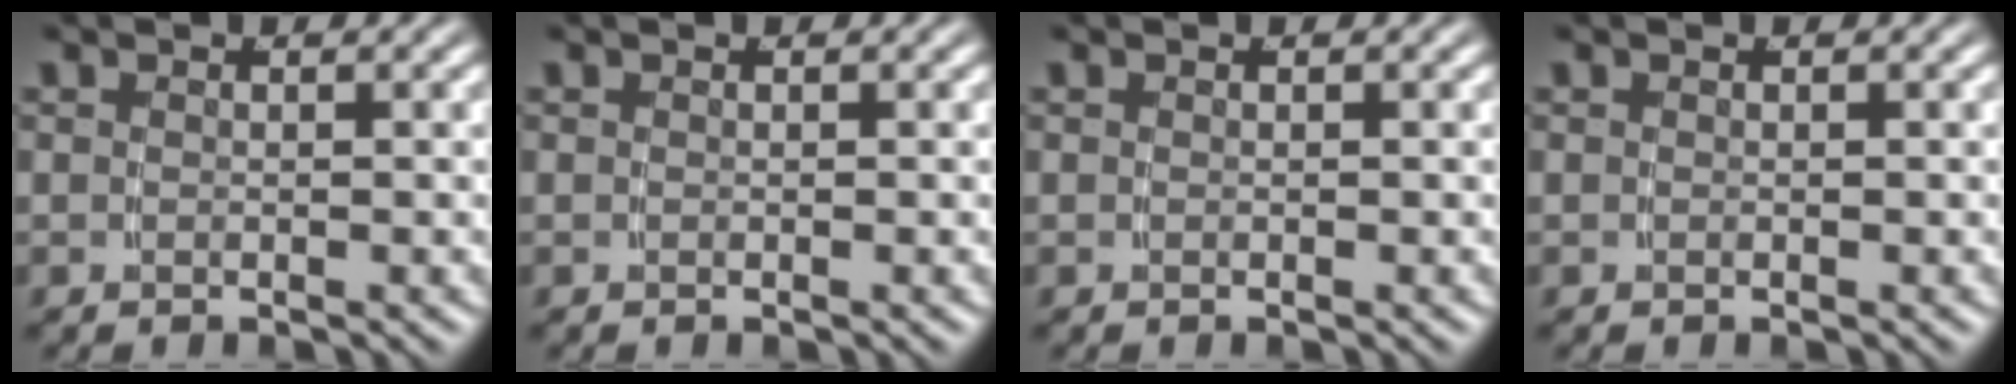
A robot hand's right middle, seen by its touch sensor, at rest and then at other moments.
{"total": 0.0}
{"total": 0.0}
{"total": 0.0}